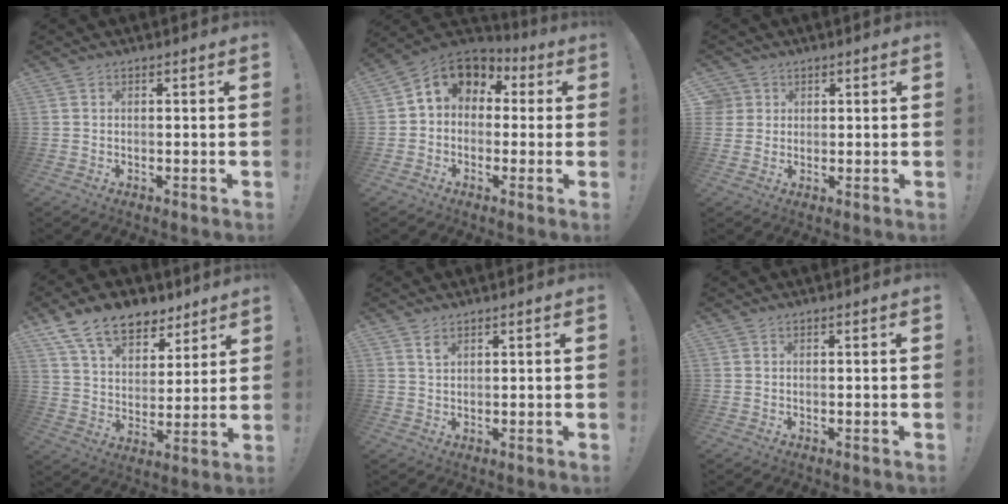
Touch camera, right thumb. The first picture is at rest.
{"total": 8.0, "force": [1.7, 6.7, 4.0], "torque": [-0.060, -0.002, 0.038]}
{"total": 3.2, "force": [1.2, 2.9, 0.4], "torque": [-0.008, -0.001, 0.024]}
{"total": 15.1, "force": [10.3, 8.8, 6.6], "torque": [-0.117, -0.065, 0.194]}
{"total": 2.1, "force": [1.5, 0.8, 1.2], "torque": [-0.018, -0.008, 0.025]}
{"total": 0.0}